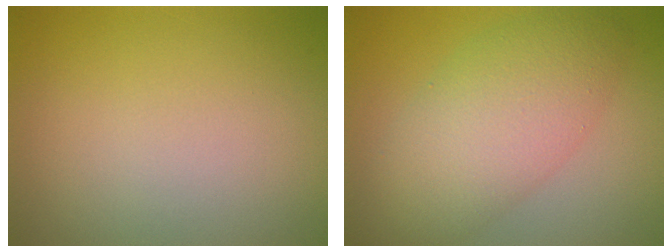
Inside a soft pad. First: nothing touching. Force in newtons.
{"total": 6.8, "press": 6.8, "slide": 0.2}